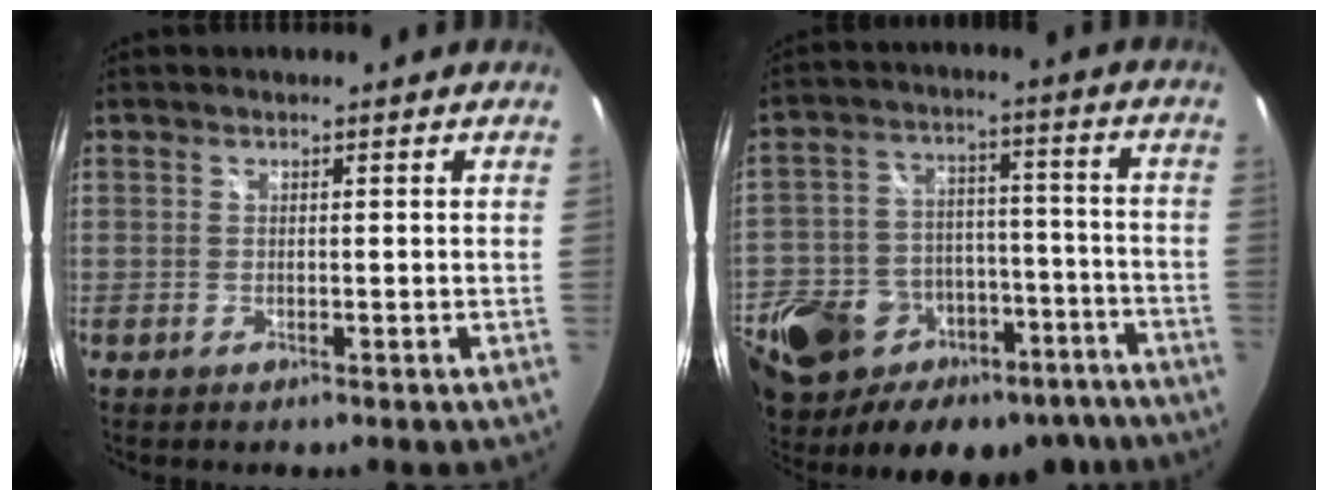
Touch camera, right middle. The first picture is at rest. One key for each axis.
{"total": 31.6, "fx": -17.8, "fy": 19.9, "fz": 17.0, "tx": -0.389, "ty": -0.003, "tz": -0.233}